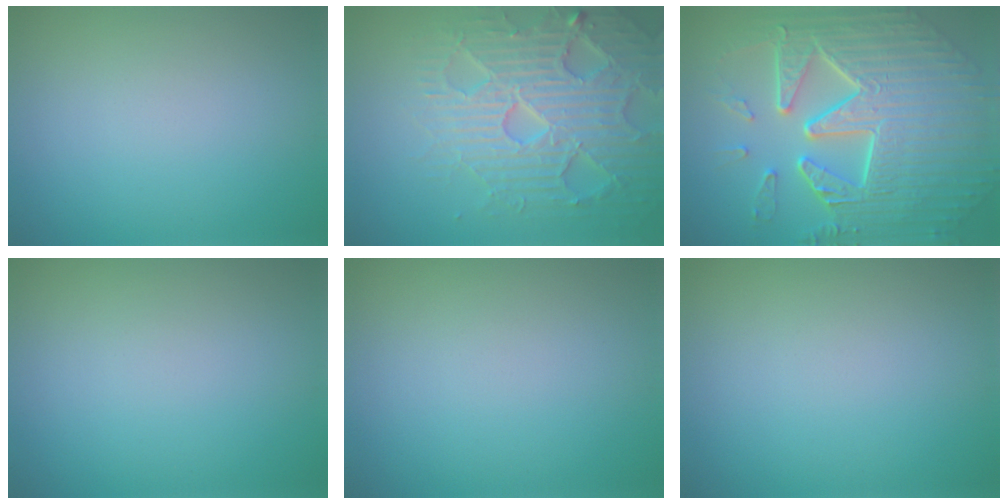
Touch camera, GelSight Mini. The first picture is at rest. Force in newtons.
{"total": 7.0, "press": 6.9, "slide": 1.4}
{"total": 11.0, "press": 7.6, "slide": 7.9}
{"total": 0.0}
{"total": 0.0}
{"total": 0.0}